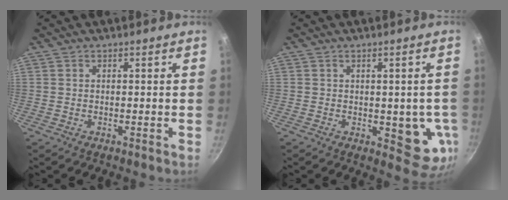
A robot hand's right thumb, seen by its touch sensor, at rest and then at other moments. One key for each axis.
{"total": 8.6, "fx": -1.1, "fy": 4.3, "fz": 7.4, "tx": -0.054, "ty": -0.013, "tz": -0.011}